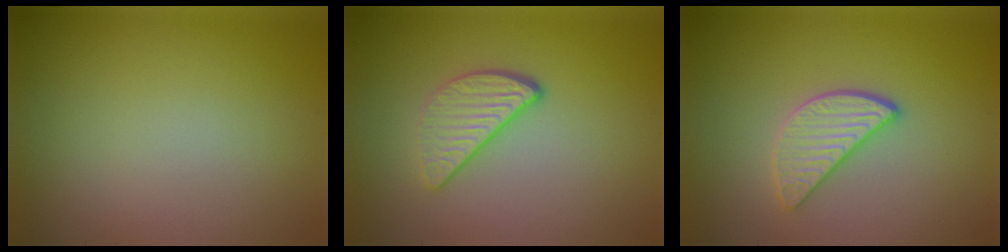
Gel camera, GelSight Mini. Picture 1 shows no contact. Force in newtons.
{"total": 3.1, "press": 2.5, "slide": 1.8}
{"total": 3.1, "press": 2.8, "slide": 1.4}